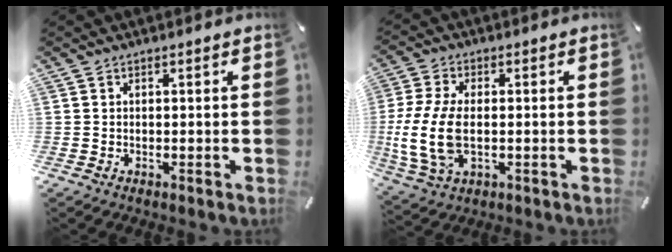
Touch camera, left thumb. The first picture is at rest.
{"total": 11.8, "force": [-1.1, 7.0, 9.4], "torque": [-0.209, -0.006, -0.014]}